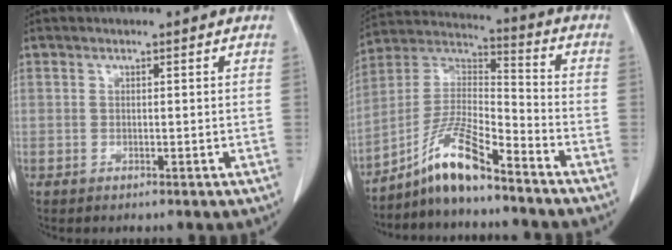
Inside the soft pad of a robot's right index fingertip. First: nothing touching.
{"total": 10.9, "force": [-8.0, 1.2, 7.2], "torque": [-0.152, 0.009, -0.150]}